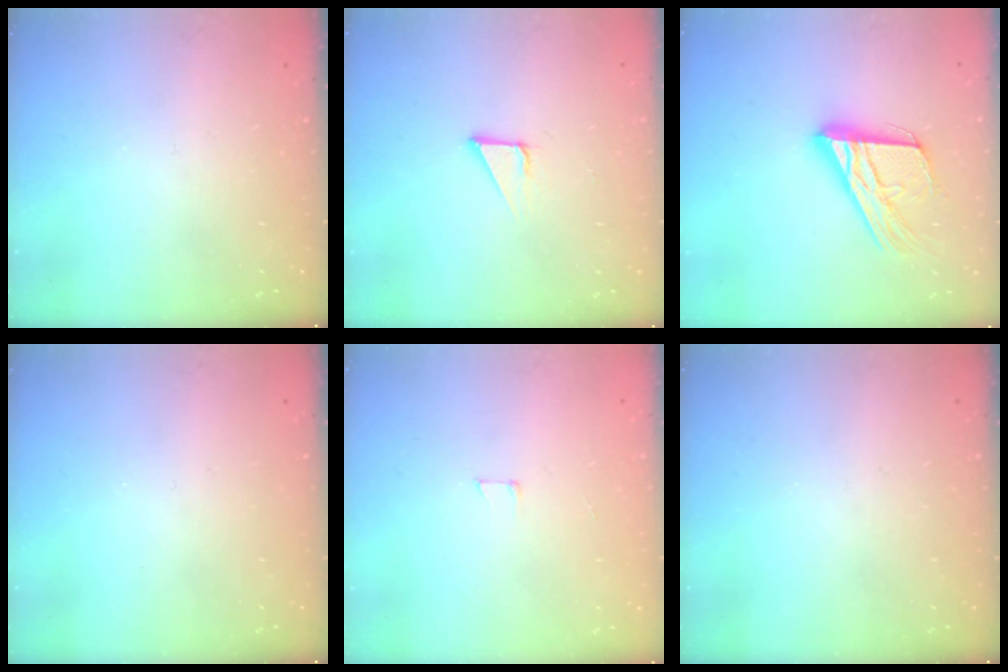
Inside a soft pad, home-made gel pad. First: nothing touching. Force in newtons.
{"total": 3.3, "press": 3.3, "slide": 0.1}
{"total": 18.1, "press": 18.0, "slide": 1.6}
{"total": 0.0}
{"total": 3.0, "press": 3.0, "slide": 0.2}
{"total": 0.0}